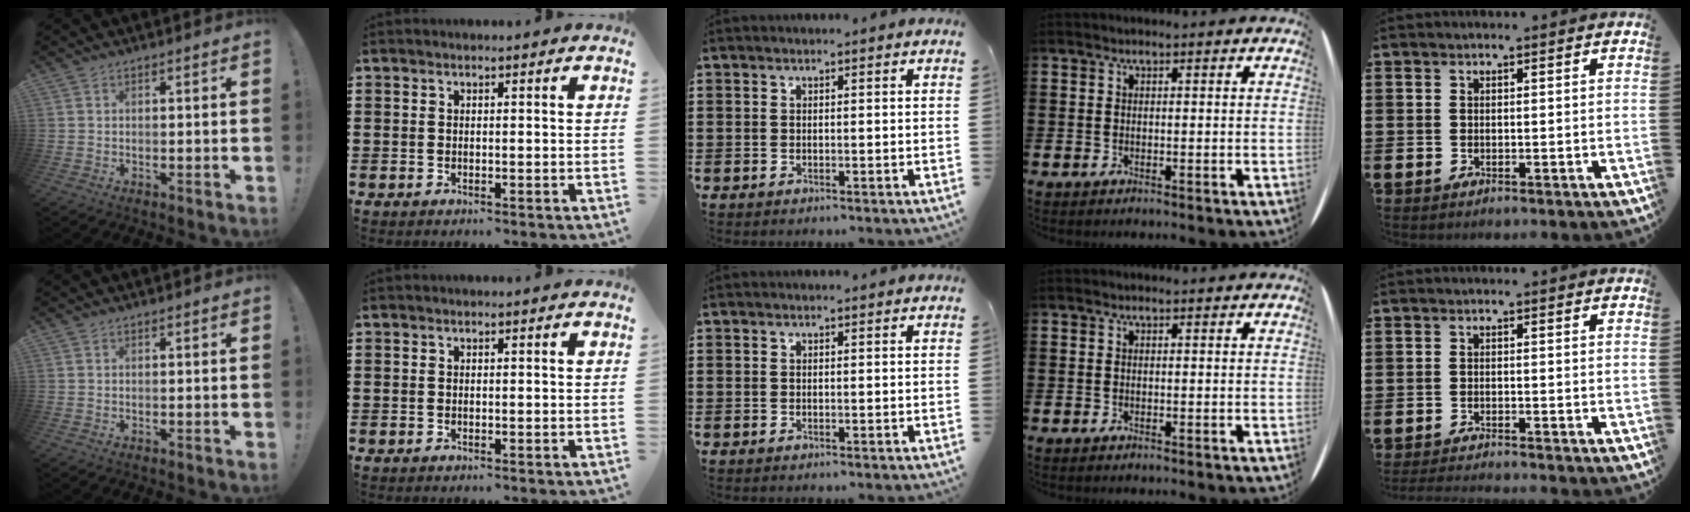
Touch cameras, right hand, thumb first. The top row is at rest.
{"little": {"total": 1.3, "force": [-1.3, -0.2, 0.2], "torque": [-0.002, 0.001, -0.025]}}